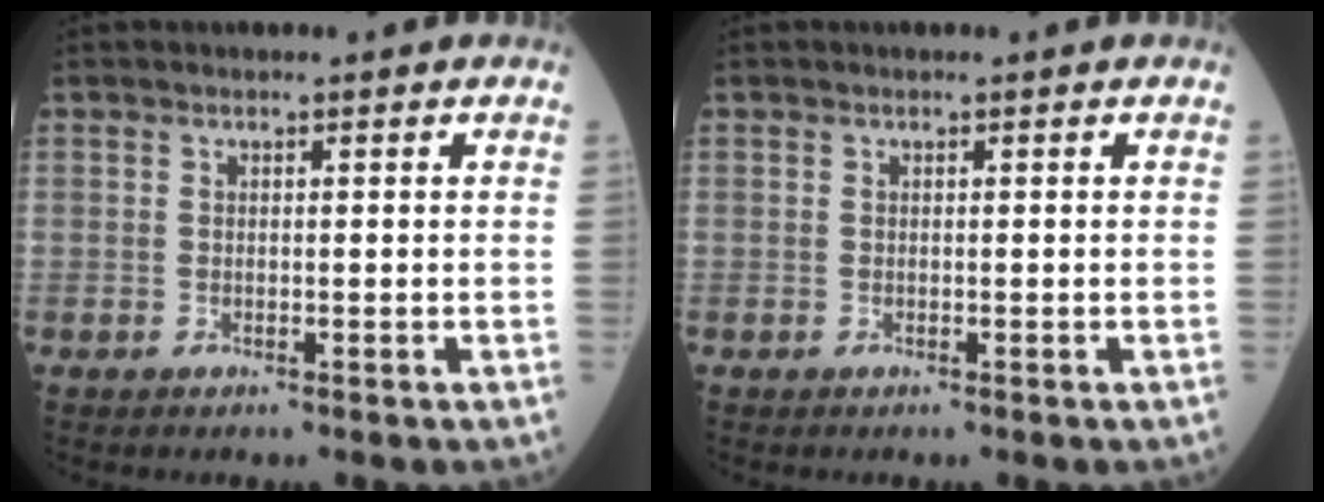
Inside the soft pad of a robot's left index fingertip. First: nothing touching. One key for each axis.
{"total": 0.0}